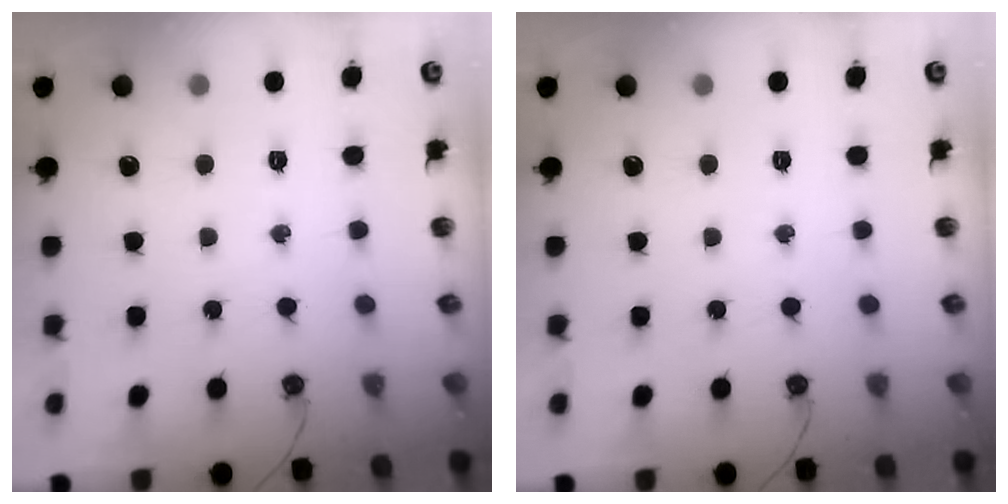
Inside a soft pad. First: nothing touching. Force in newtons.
{"total": 0.0}